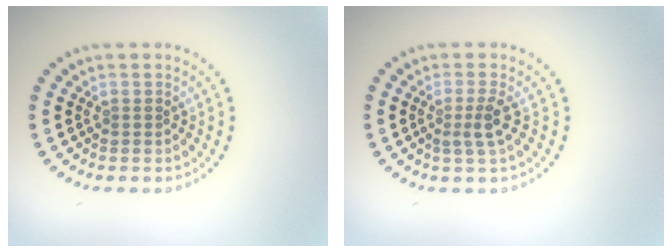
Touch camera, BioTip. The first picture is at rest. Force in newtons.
{"total": 1.9, "press": 1.5, "slide": 1.2}